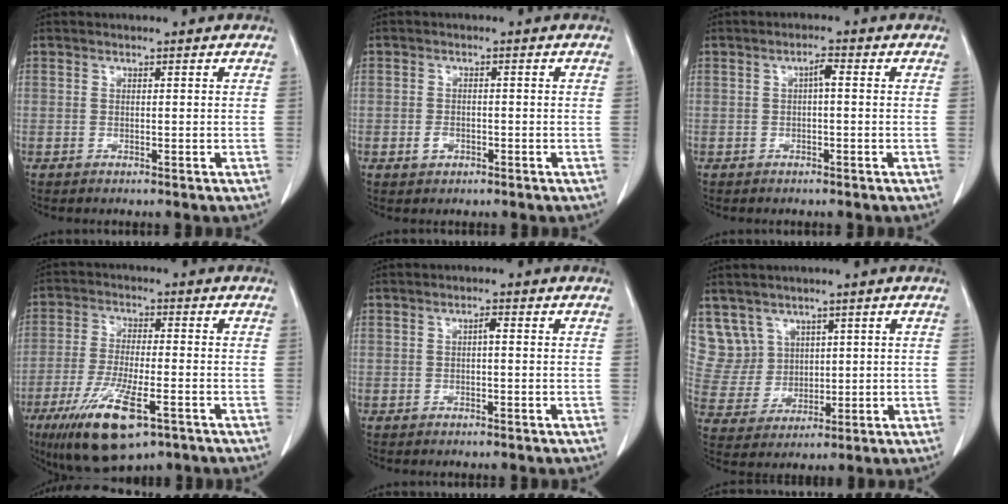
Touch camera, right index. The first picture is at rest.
{"total": 1.7, "force": [-0.8, 1.3, 0.9], "torque": [-0.018, 0.003, -0.008]}
{"total": 1.6, "force": [0.1, 0.3, 1.5], "torque": [-0.030, 0.006, 0.003]}
{"total": 12.6, "force": [-6.7, 3.1, 10.2], "torque": [-0.200, -0.026, -0.108]}
{"total": 0.8, "force": [0.0, 0.2, 0.8], "torque": [-0.018, 0.002, 0.000]}
{"total": 7.3, "force": [4.1, 6.0, -0.1], "torque": [-0.006, 0.018, 0.098]}